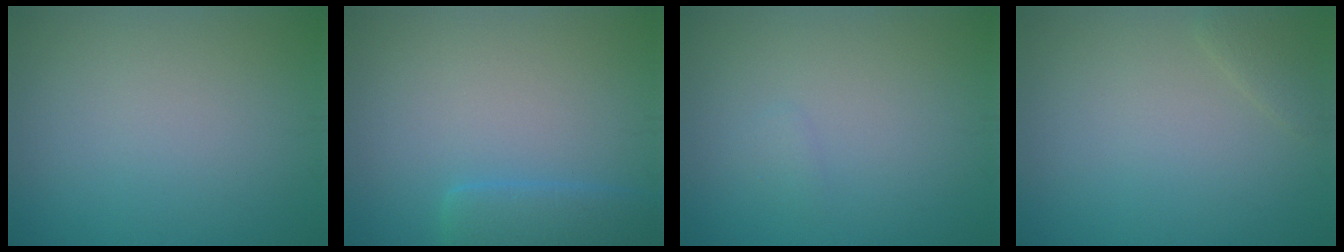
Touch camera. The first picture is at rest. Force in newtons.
{"total": 3.1, "press": 3.1, "slide": 0.3}
{"total": 0.5, "press": 0.5, "slide": 0.0}
{"total": 1.1, "press": 1.1, "slide": 0.0}